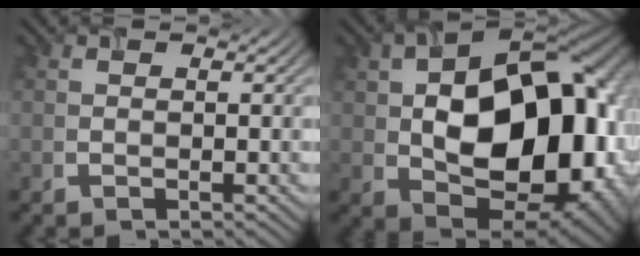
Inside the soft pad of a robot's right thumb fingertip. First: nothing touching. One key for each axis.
{"total": 21.5, "fx": 0.6, "fy": 13.7, "fz": 16.5, "tx": -0.235, "ty": -0.025, "tz": 0.032}